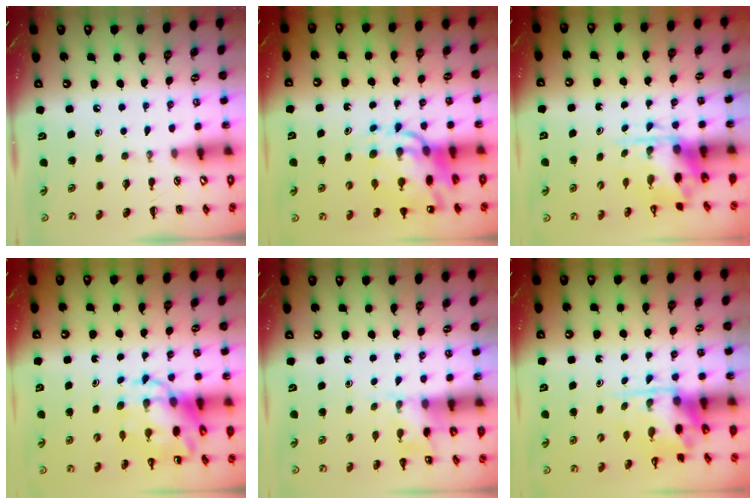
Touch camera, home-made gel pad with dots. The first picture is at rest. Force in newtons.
{"total": 13.6, "press": 13.0, "slide": 4.0}
{"total": 3.9, "press": 3.8, "slide": 0.9}
{"total": 8.9, "press": 8.5, "slide": 2.7}
{"total": 3.7, "press": 3.6, "slide": 1.1}
{"total": 3.2, "press": 3.2, "slide": 0.7}